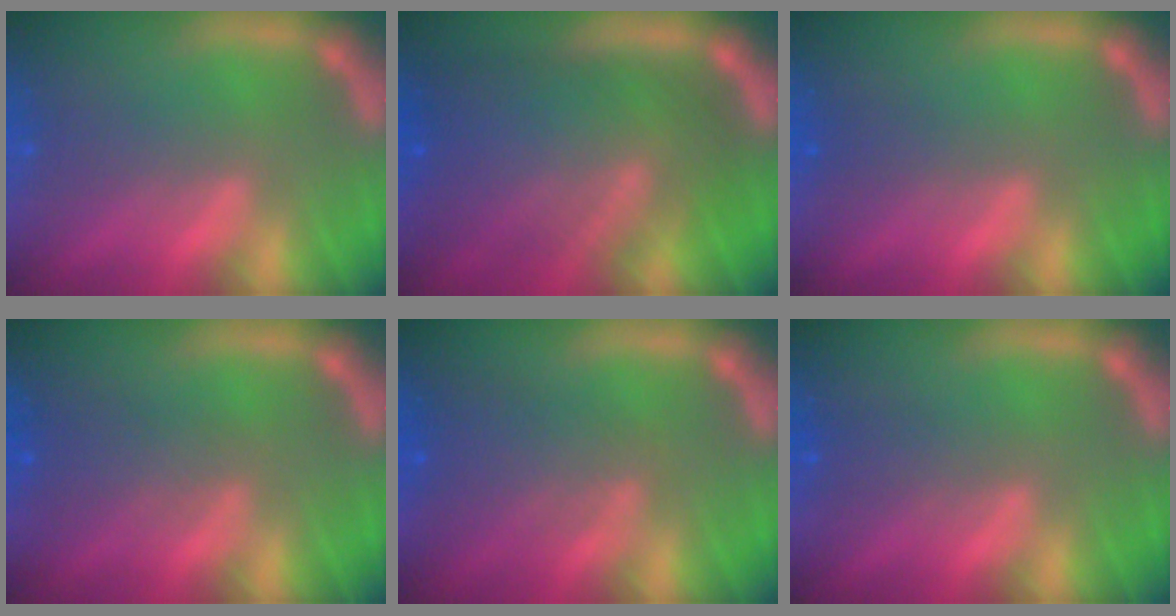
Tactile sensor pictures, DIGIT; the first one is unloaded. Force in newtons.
{"total": 10.0}
{"total": 0.9}
{"total": 2.5}
{"total": 3.6}
{"total": 1.4}